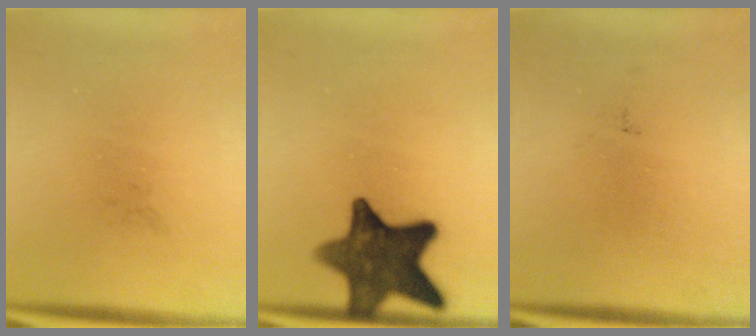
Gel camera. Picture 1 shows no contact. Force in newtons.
{"total": 12.7}
{"total": 0.0}